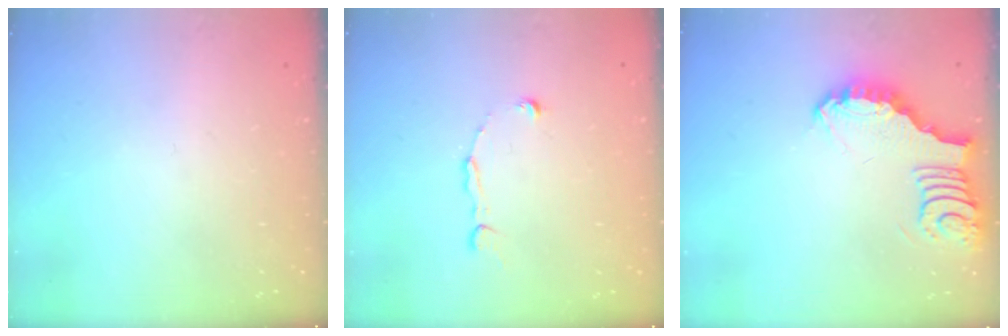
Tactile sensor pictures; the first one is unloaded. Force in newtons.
{"total": 2.8, "press": 2.8, "slide": 0.2}
{"total": 3.8, "press": 3.8, "slide": 0.3}